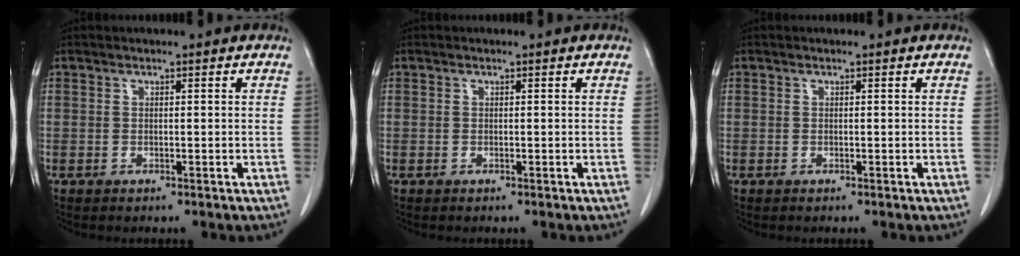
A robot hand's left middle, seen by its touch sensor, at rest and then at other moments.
{"total": 0.0}
{"total": 0.0}